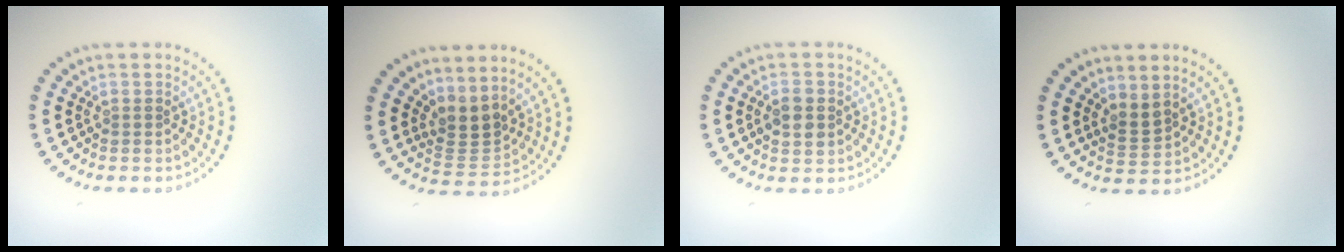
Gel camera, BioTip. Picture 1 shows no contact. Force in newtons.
{"total": 2.8, "press": 2.0, "slide": 1.9}
{"total": 2.5, "press": 2.4, "slide": 0.1}
{"total": 1.9, "press": 1.4, "slide": 1.3}